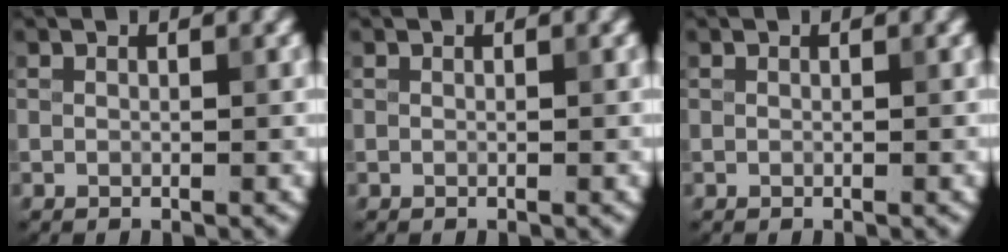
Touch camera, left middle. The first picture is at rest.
{"total": 0.0}
{"total": 0.0}